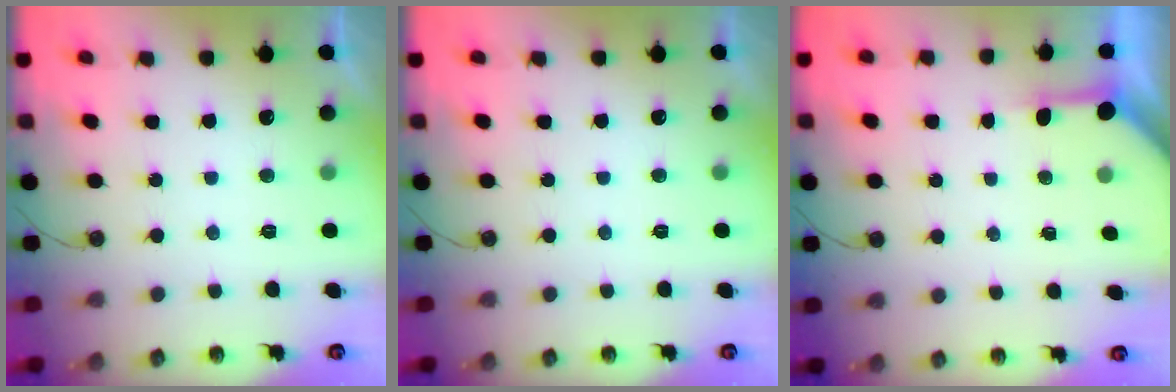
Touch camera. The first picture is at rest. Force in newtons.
{"total": 0.0}
{"total": 3.5, "press": 3.5, "slide": 0.3}